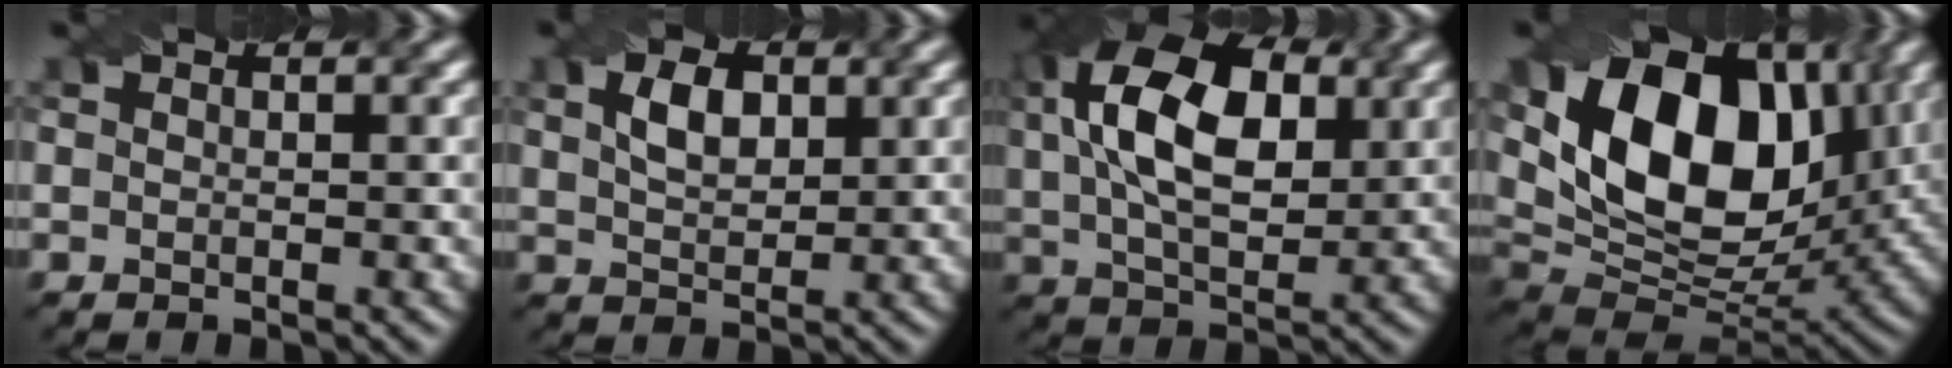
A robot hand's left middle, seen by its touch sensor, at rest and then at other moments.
{"total": 3.5, "force": [1.2, 2.1, 2.5], "torque": [-0.054, 0.006, 0.026]}
{"total": 11.9, "force": [3.2, 6.7, 9.4], "torque": [-0.180, 0.018, 0.051]}
{"total": 15.1, "force": [4.4, 9.5, 10.9], "torque": [-0.188, 0.013, 0.073]}